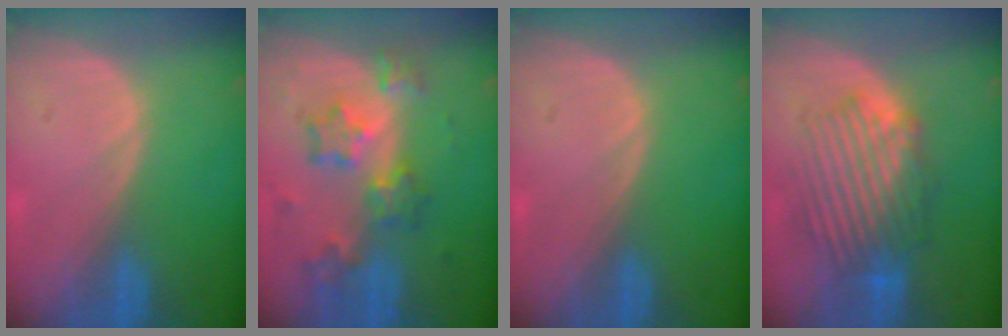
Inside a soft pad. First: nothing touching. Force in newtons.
{"total": 8.3, "press": 7.3, "slide": 4.1}
{"total": 0.0}
{"total": 8.7, "press": 8.4, "slide": 2.1}